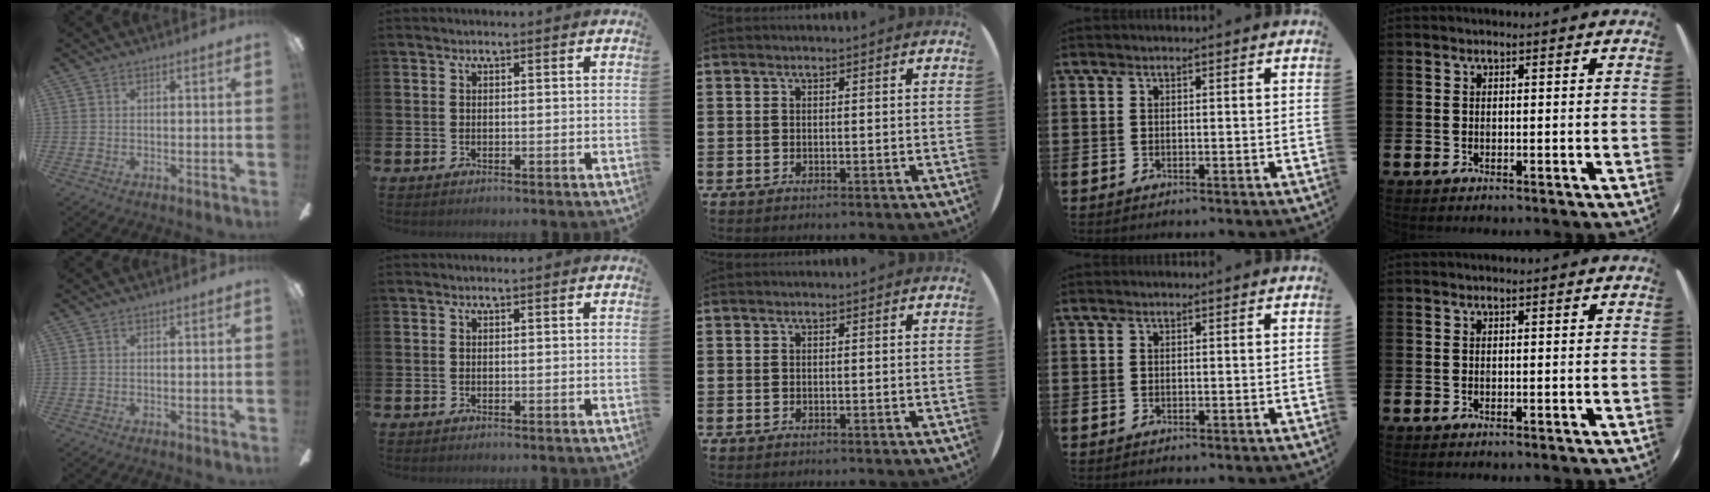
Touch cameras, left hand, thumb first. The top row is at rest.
{}